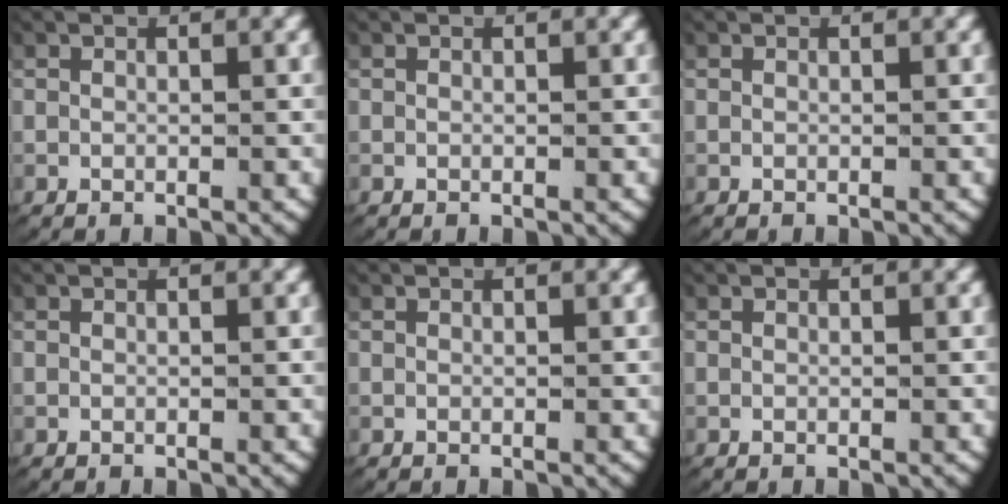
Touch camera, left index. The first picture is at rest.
{"total": 0.0}
{"total": 0.0}
{"total": 0.0}
{"total": 0.0}
{"total": 0.0}